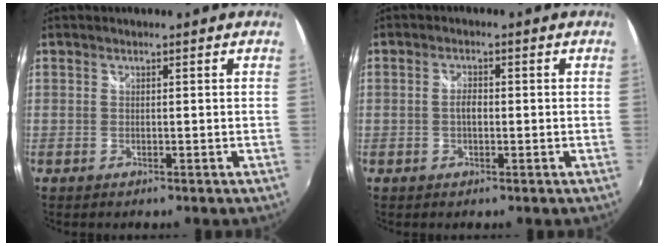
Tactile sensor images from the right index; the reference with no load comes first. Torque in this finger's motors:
{"motor_torque": [0.63, -0.07, 0.30, 0.07]}